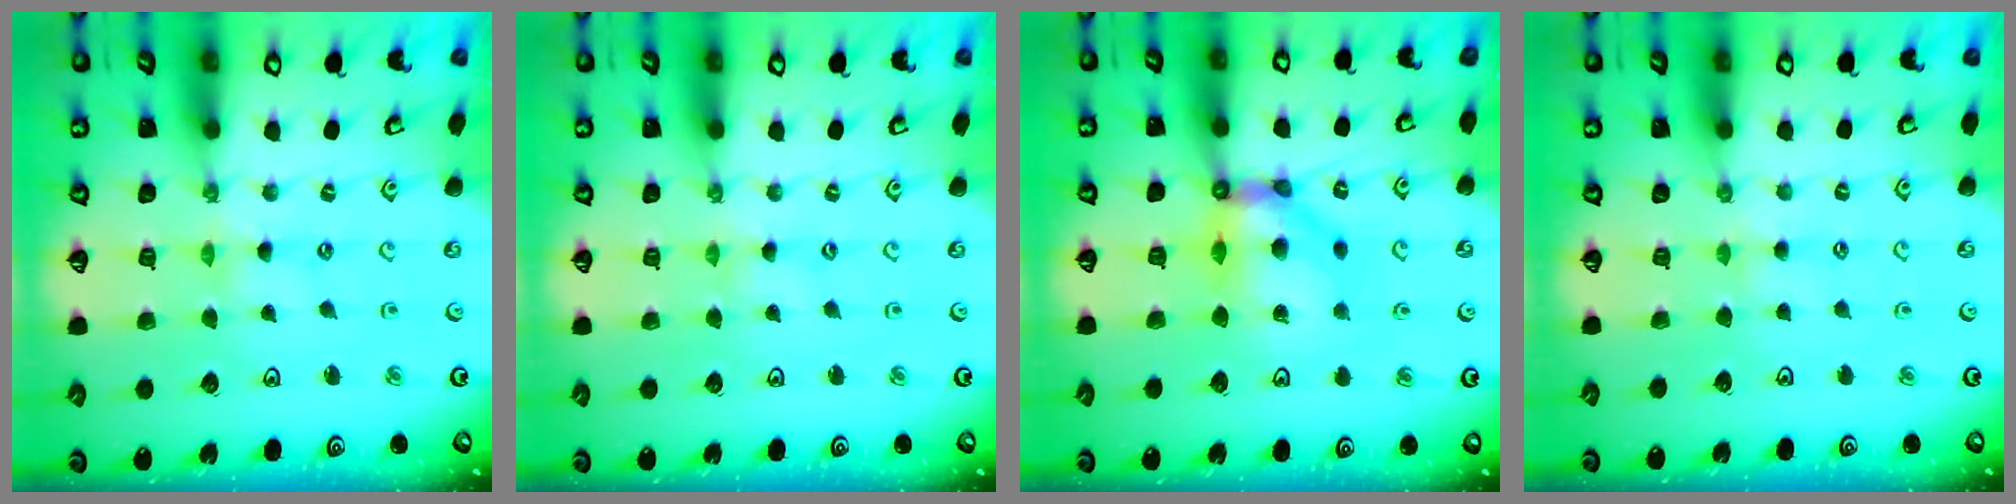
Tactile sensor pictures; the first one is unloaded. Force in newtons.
{"total": 0.5, "press": 0.5, "slide": 0.1}
{"total": 10.9, "press": 10.7, "slide": 2.0}
{"total": 2.7, "press": 2.7, "slide": 0.4}